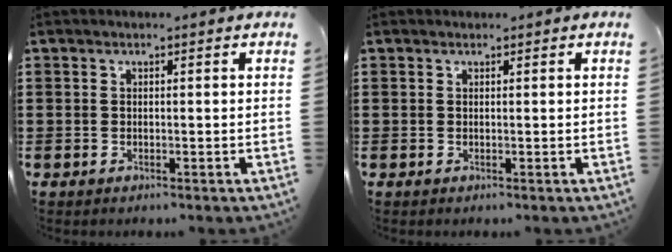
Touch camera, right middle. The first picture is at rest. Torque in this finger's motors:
{"motor_torque": [0.72, -0.66, 0.05, 0.00]}